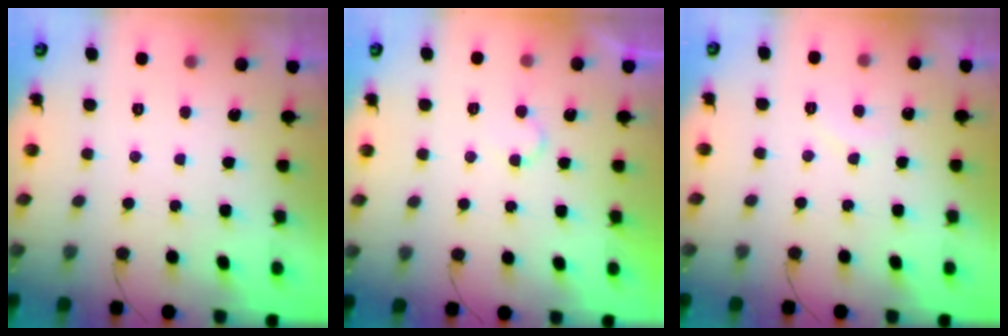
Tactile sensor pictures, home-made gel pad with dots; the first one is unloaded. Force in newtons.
{"total": 5.6, "press": 5.5, "slide": 0.4}
{"total": 4.8, "press": 4.8, "slide": 0.4}